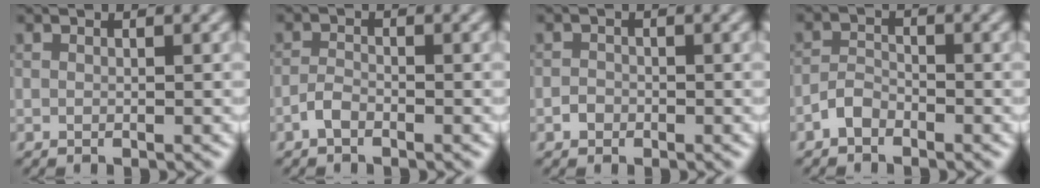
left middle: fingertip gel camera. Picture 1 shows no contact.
{"total": 1.3, "force": [-0.9, 0.6, 0.8], "torque": [-0.016, 0.004, -0.022]}
{"total": 1.0, "force": [-0.5, 0.8, 0.2], "torque": [-0.001, 0.000, -0.010]}
{"total": 1.7, "force": [-1.3, 0.9, 0.7], "torque": [-0.011, 0.007, -0.029]}